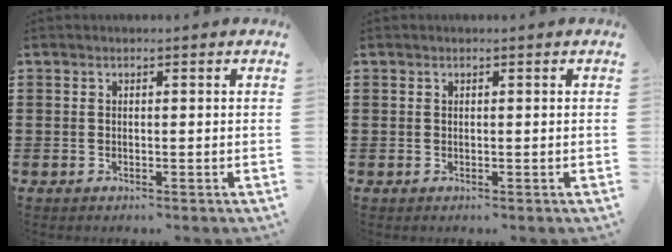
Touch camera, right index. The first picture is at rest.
{"total": 0.0}